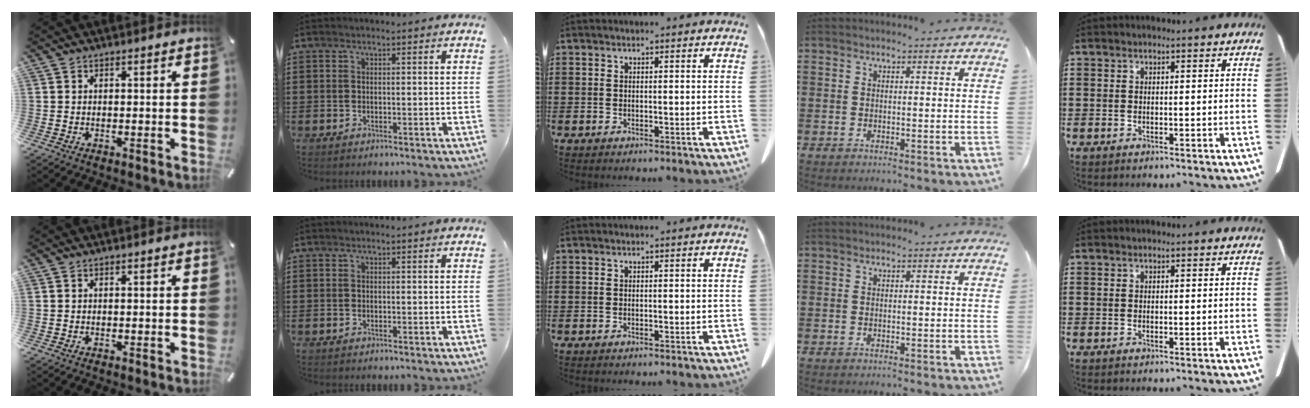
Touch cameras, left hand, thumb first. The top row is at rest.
{}